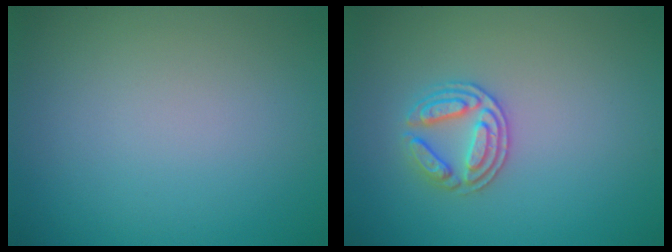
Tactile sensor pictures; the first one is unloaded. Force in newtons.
{"total": 2.8, "press": 2.7, "slide": 0.6}